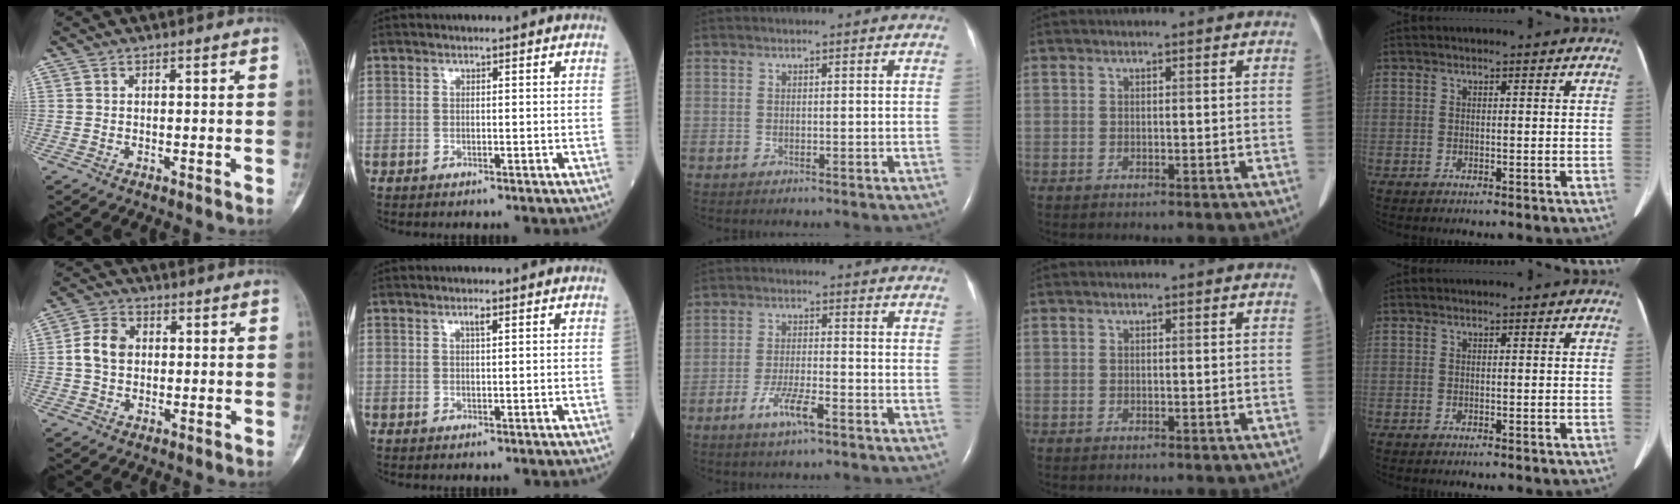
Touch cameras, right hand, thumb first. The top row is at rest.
{"thumb": {"total": 6.4, "force": [0.4, 5.0, 4.0], "torque": [-0.065, 0.012, 0.001]}, "index": {"total": 1.0, "force": [0.6, 0.1, 0.9], "torque": [-0.017, -0.002, 0.010]}, "middle": {"total": 5.4, "force": [-3.2, 0.8, 4.3], "torque": [-0.090, -0.005, -0.058]}}